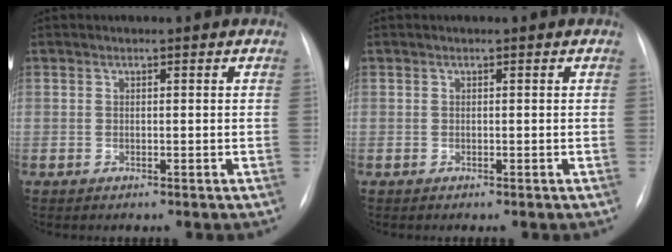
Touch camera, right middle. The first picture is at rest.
{"total": 0.0}